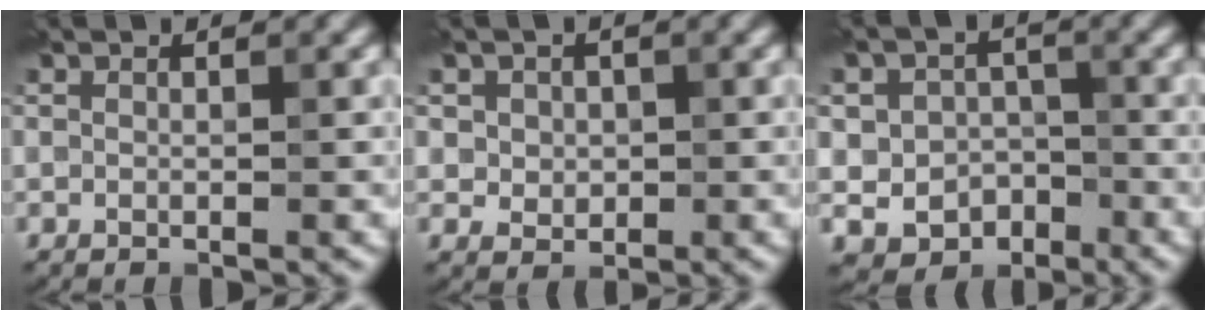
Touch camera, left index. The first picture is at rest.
{"total": 3.2, "force": [0.9, 2.7, 1.4], "torque": [-0.023, 0.002, 0.014]}
{"total": 5.1, "force": [-1.9, 4.4, 1.8], "torque": [-0.004, -0.003, -0.042]}